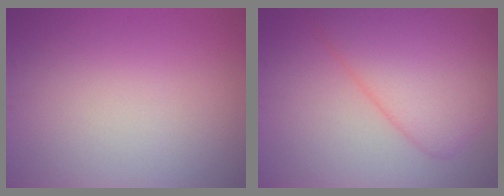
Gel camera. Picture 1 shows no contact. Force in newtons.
{"total": 7.0, "press": 7.0, "slide": 0.5}